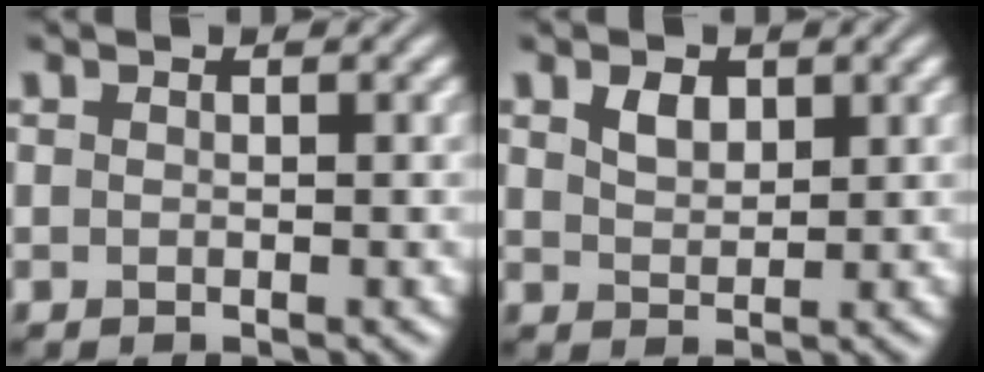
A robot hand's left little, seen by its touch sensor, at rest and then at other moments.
{"total": 2.0, "force": [1.1, 1.2, 1.1], "torque": [-0.024, 0.001, 0.023]}